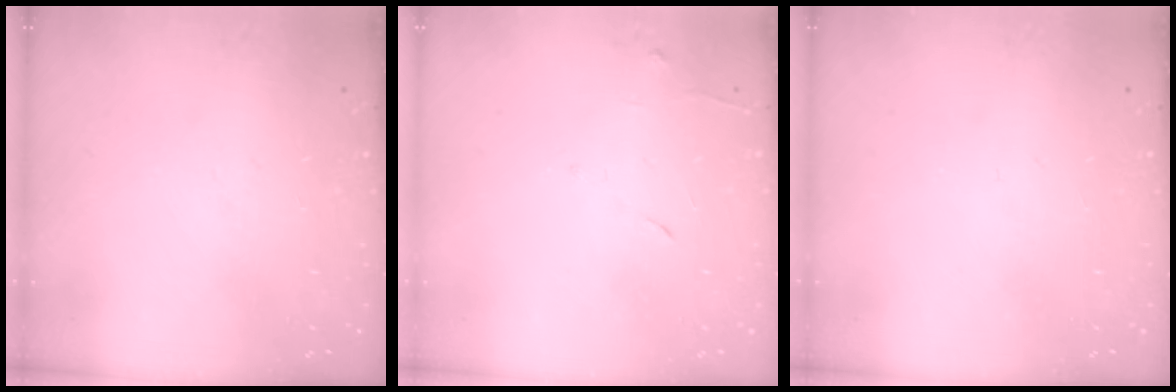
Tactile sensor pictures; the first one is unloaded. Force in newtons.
{"total": 5.1, "press": 5.1, "slide": 0.8}
{"total": 0.0}